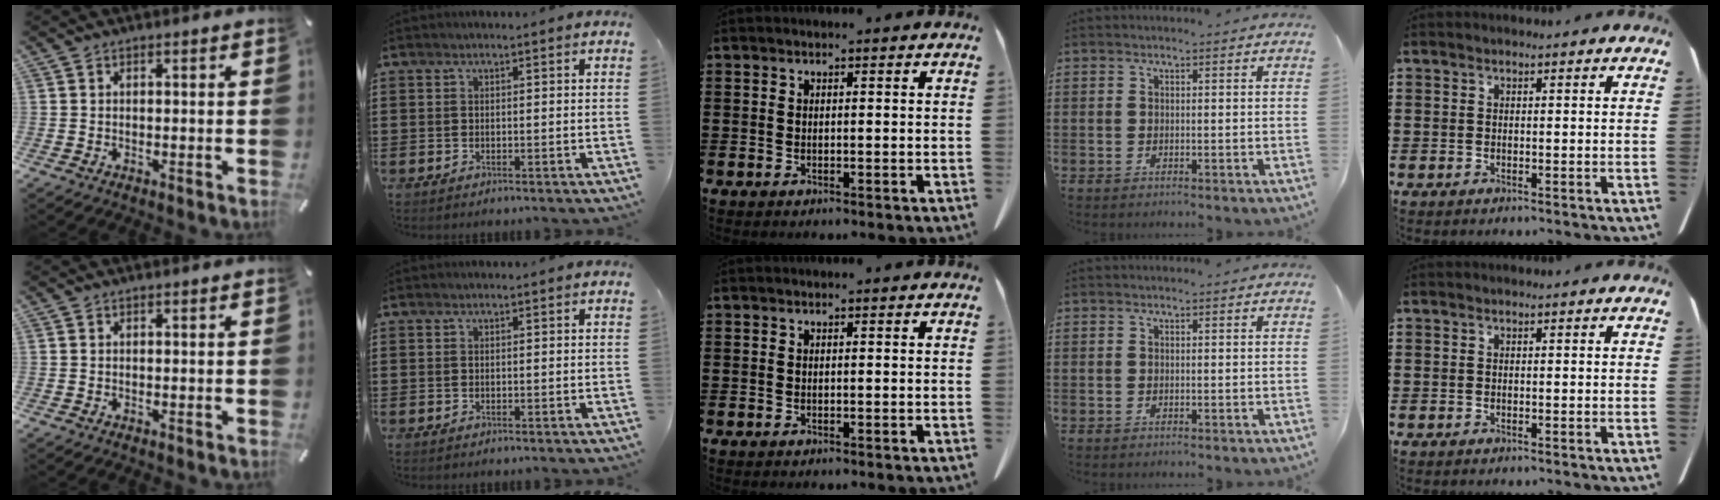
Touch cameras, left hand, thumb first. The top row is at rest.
{}